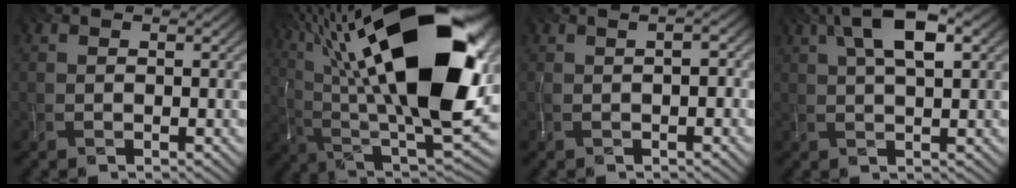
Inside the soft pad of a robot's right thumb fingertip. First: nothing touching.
{"total": 23.0, "force": [6.9, 8.3, 20.3], "torque": [-0.371, 0.047, 0.115]}
{"total": 1.5, "force": [-0.2, 0.4, 1.4], "torque": [-0.031, 0.001, 0.004]}
{"total": 7.8, "force": [3.2, 2.5, 6.7], "torque": [-0.126, 0.026, 0.054]}